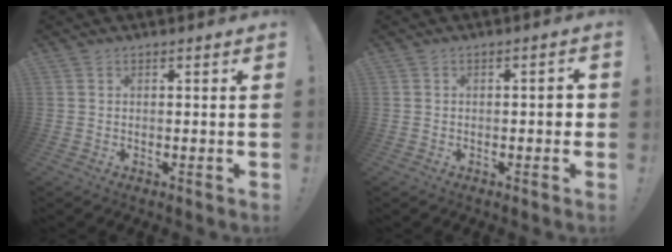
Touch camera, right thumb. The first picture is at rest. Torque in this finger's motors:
{"motor_torque": [0.38, 0.27, -0.12, 0.05, 0.00]}